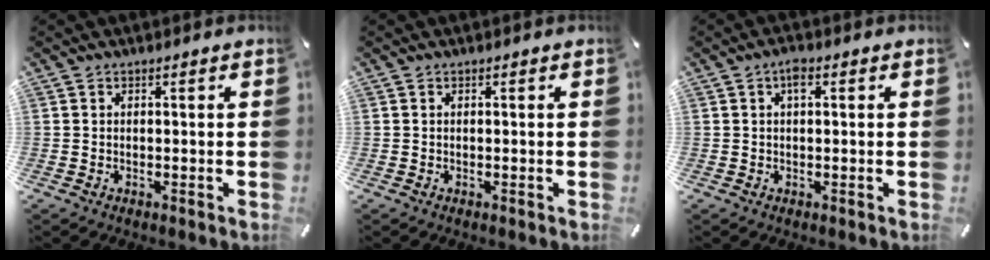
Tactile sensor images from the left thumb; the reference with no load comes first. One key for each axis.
{"total": 0.0}
{"total": 2.3, "fx": 0.7, "fy": 1.0, "fz": 1.9, "tx": -0.033, "ty": 0.004, "tz": 0.008}